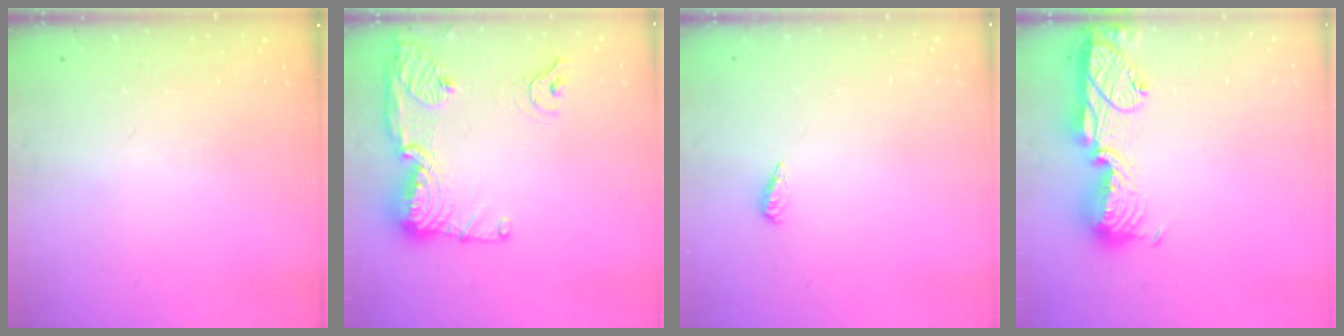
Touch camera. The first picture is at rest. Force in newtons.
{"total": 18.3, "press": 17.2, "slide": 6.3}
{"total": 2.2, "press": 2.2, "slide": 0.4}
{"total": 14.0, "press": 13.9, "slide": 1.0}